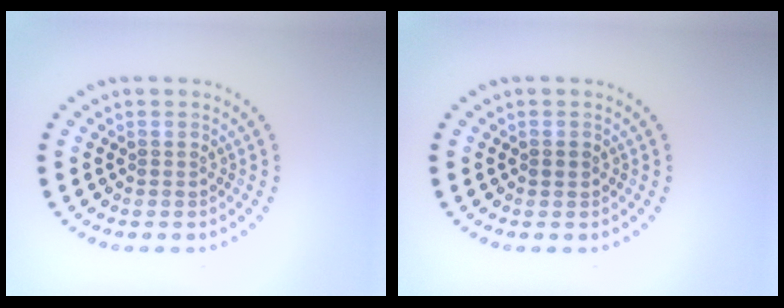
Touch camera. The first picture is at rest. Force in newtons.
{"total": 0.9, "press": 0.9, "slide": 0.0}